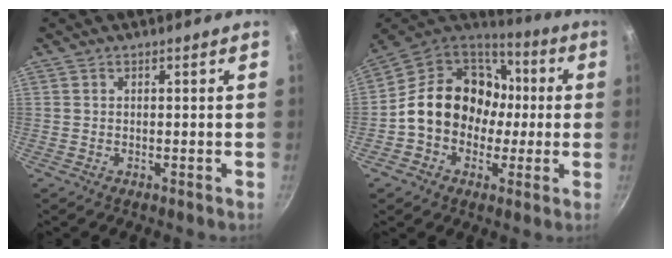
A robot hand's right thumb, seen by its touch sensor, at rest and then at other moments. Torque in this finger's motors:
{"motor_torque": [0.82, 2.79, 0.96, -0.82, 0.36]}